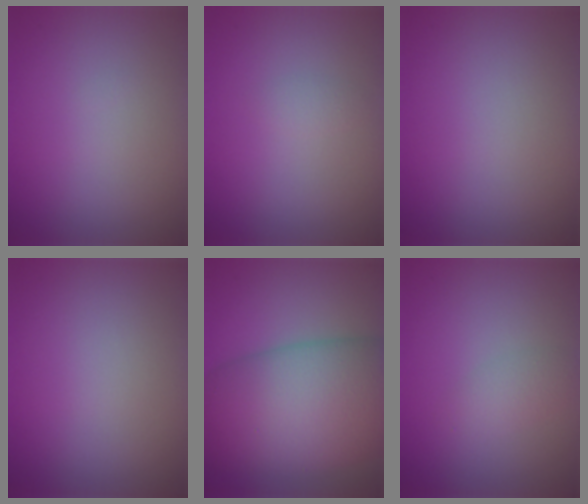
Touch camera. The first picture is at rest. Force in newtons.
{"total": 0.8, "press": 0.8, "slide": 0.0}
{"total": 0.0}
{"total": 0.0}
{"total": 13.5, "press": 13.5, "slide": 0.2}
{"total": 1.6, "press": 1.6, "slide": 0.0}